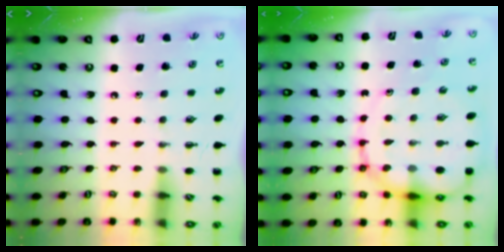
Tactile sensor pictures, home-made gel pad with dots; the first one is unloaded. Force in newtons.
{"total": 17.2, "press": 16.6, "slide": 4.3}